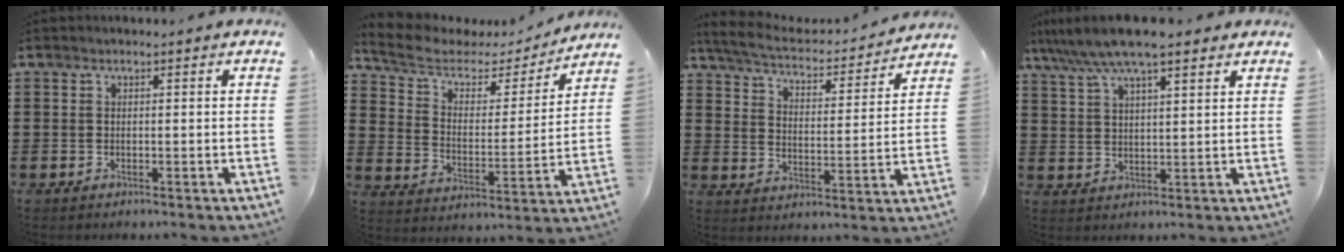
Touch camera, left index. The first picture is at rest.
{"total": 5.6, "force": [4.2, 2.8, 2.3], "torque": [-0.072, -0.019, 0.068]}
{"total": 4.6, "force": [4.3, 0.3, 1.4], "torque": [-0.053, -0.031, 0.068]}
{"total": 8.3, "force": [6.5, 1.3, 4.9], "torque": [-0.112, -0.012, 0.117]}